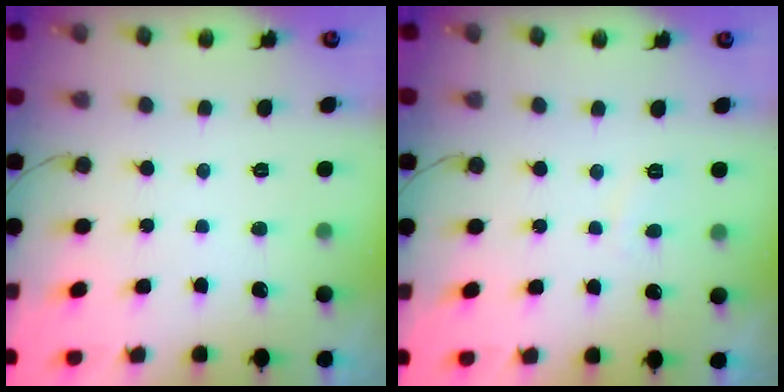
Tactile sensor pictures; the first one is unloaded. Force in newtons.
{"total": 1.6, "press": 1.6, "slide": 0.5}